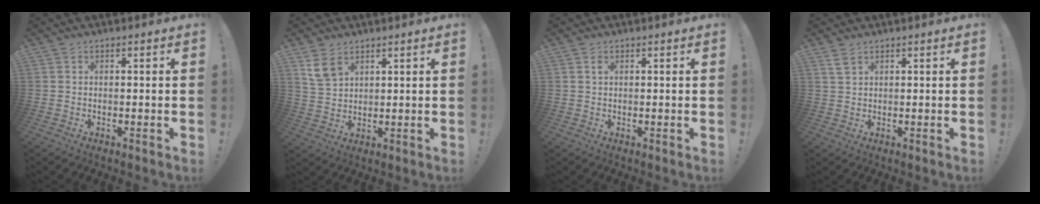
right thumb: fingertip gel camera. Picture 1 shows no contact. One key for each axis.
{"total": 6.8, "fx": 4.4, "fy": 4.1, "fz": 3.2, "tx": -0.053, "ty": -0.015, "tz": 0.086}
{"total": 0.9, "fx": 0.5, "fy": 0.6, "fz": 0.5, "tx": -0.011, "ty": 0.002, "tz": 0.009}
{"total": 2.7, "fx": 1.8, "fy": 1.1, "fz": 1.6, "tx": -0.020, "ty": -0.007, "tz": 0.033}